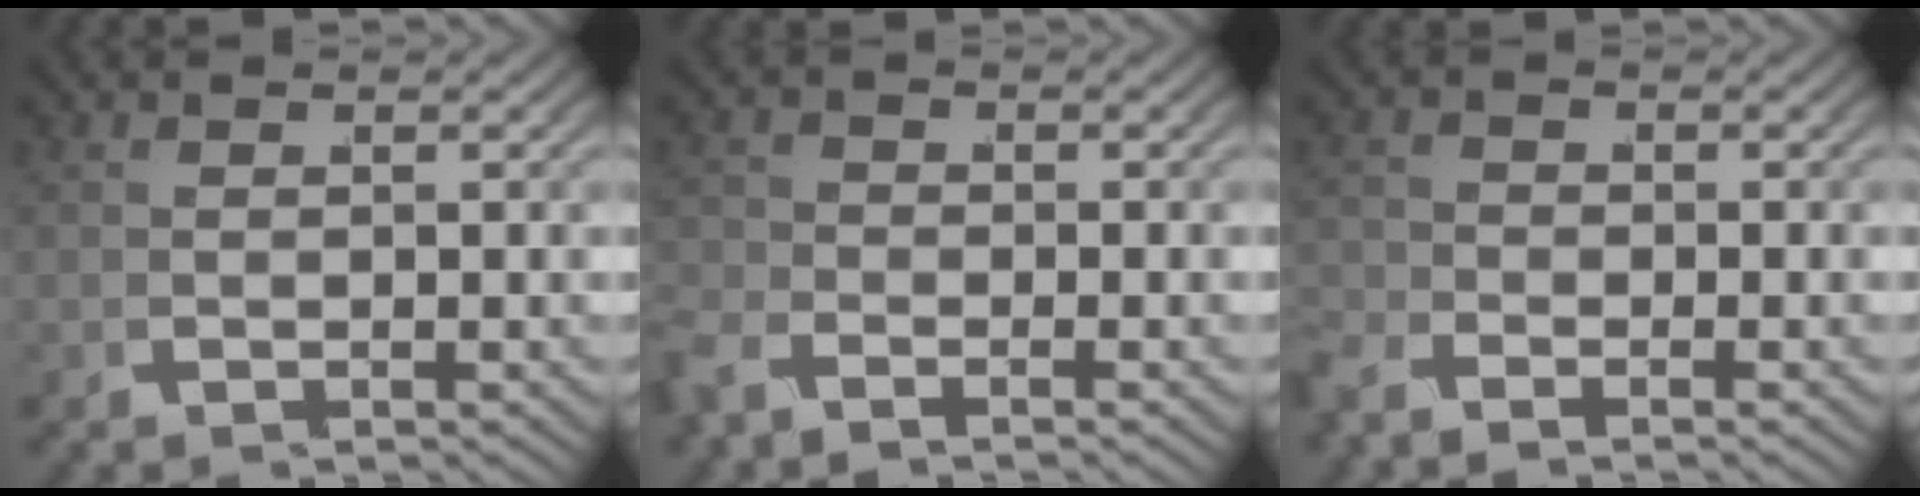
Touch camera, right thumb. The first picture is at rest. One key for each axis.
{"total": 1.8, "fx": -1.8, "fy": 0.2, "fz": 0.2, "tx": -0.001, "ty": -0.001, "tz": -0.045}
{"total": 1.7, "fx": -1.7, "fy": 0.0, "fz": 0.2, "tx": 0.004, "ty": -0.002, "tz": -0.043}